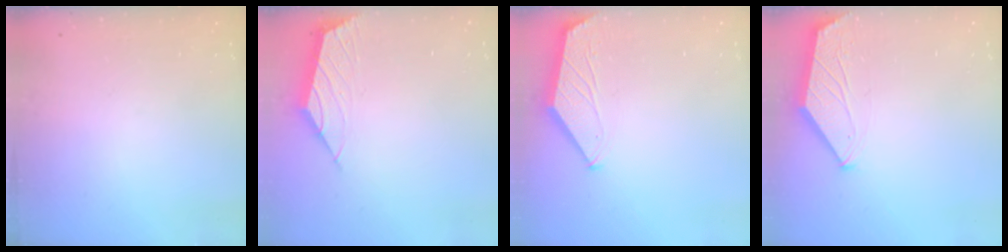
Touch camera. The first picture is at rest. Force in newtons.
{"total": 1.8, "press": 1.7, "slide": 0.5}
{"total": 1.5, "press": 1.5, "slide": 0.4}
{"total": 1.6, "press": 1.6, "slide": 0.3}